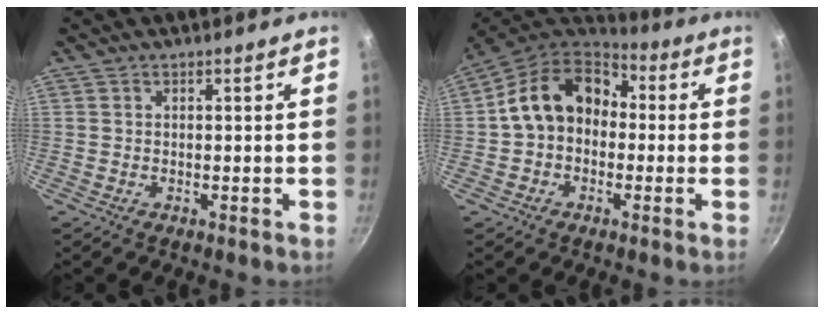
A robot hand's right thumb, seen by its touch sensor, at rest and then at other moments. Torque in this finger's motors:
{"motor_torque": [1.09, 2.89, 0.88, -0.77, 0.14]}